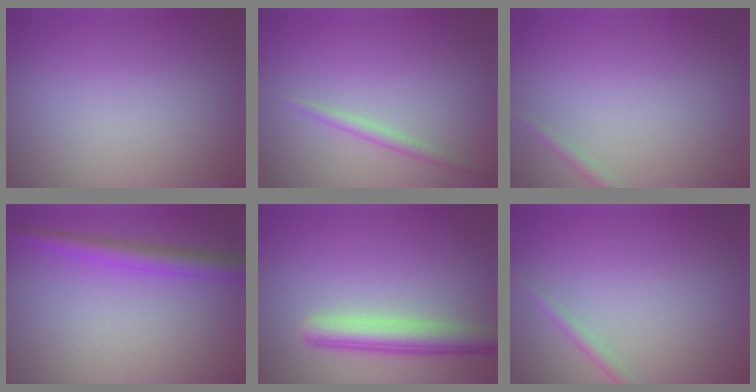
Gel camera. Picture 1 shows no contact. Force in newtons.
{"total": 1.2, "press": 1.2, "slide": 0.1}
{"total": 0.9, "press": 0.9, "slide": 0.0}
{"total": 3.0, "press": 3.0, "slide": 0.0}
{"total": 4.3, "press": 4.3, "slide": 0.2}
{"total": 1.2, "press": 1.2, "slide": 0.0}